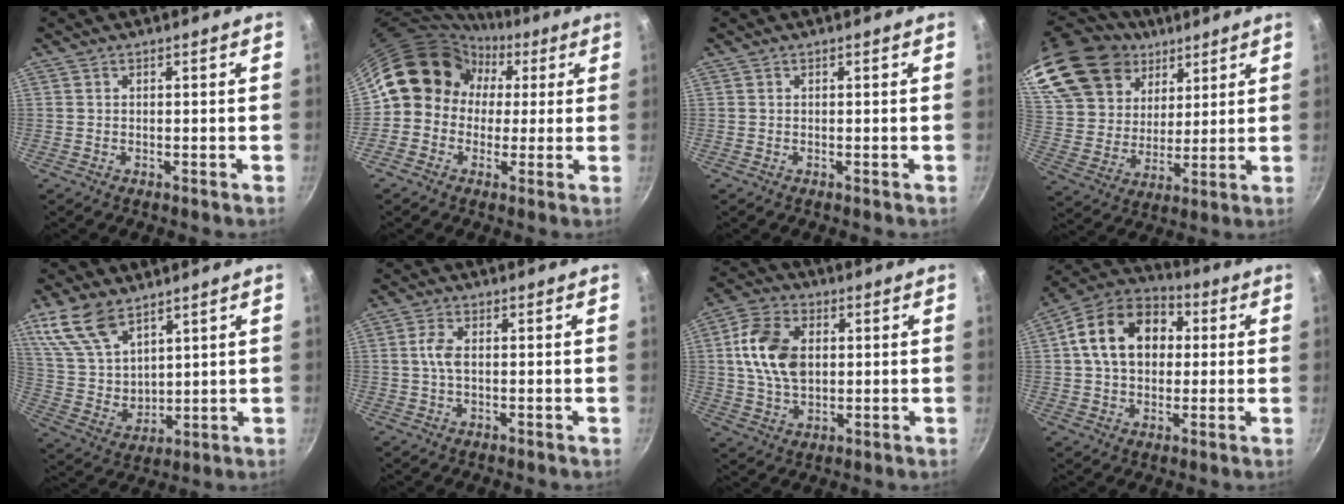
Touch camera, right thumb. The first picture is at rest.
{"total": 12.1, "force": [2.0, 10.9, 4.9], "torque": [-0.034, 0.027, 0.012]}
{"total": 0.0}
{"total": 25.3, "force": [16.2, 16.3, 10.5], "torque": [-0.208, -0.025, 0.316]}
{"total": 12.4, "force": [7.9, 6.5, 7.0], "torque": [-0.118, -0.042, 0.174]}
{"total": 3.3, "force": [0.1, 1.7, 2.9], "torque": [-0.066, 0.007, -0.002]}
{"total": 12.7, "force": [1.8, 8.6, 9.2], "torque": [-0.155, 0.006, 0.026]}
{"total": 16.3, "force": [2.6, 11.9, 10.8], "torque": [-0.155, 0.031, 0.027]}